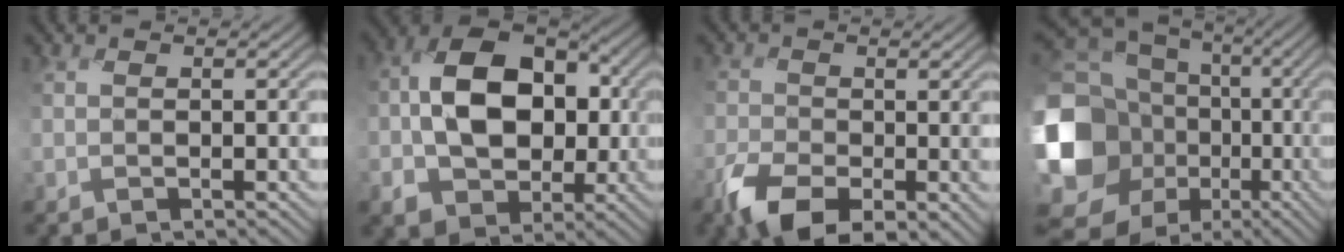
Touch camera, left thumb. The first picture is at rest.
{"total": 11.9, "force": [-0.4, 8.7, 8.1], "torque": [-0.151, 0.004, -0.011]}
{"total": 6.4, "force": [-3.6, 3.6, 3.9], "torque": [-0.079, -0.017, -0.075]}
{"total": 18.0, "force": [-2.5, 15.0, 9.6], "torque": [-0.261, -0.021, -0.033]}